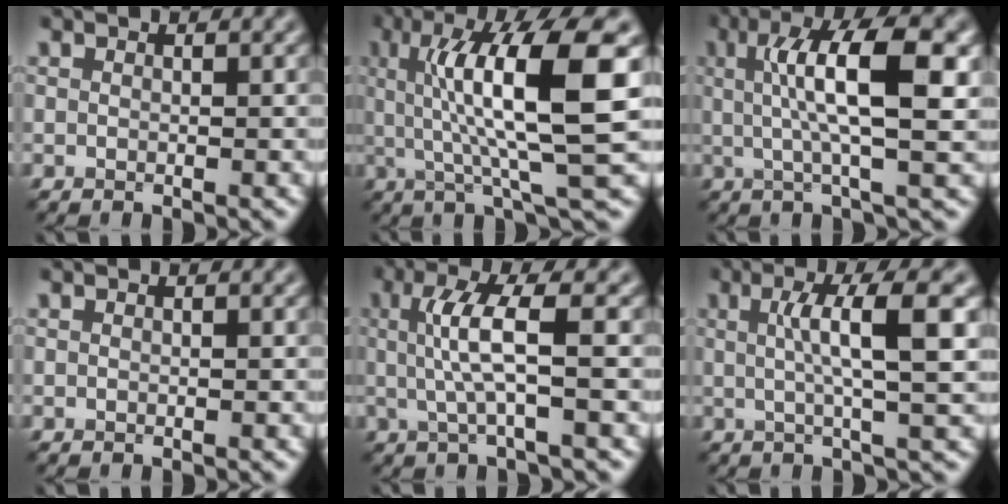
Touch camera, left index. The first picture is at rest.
{"total": 11.2, "force": [2.1, 2.4, 10.7], "torque": [-0.162, 0.004, 0.041]}
{"total": 8.2, "force": [1.6, 1.9, 7.8], "torque": [-0.126, 0.006, 0.025]}
{"total": 0.0}
{"total": 4.5, "force": [0.5, 0.8, 4.4], "torque": [-0.092, 0.004, 0.011]}
{"total": 6.1, "force": [1.2, 1.1, 5.9], "torque": [-0.085, 0.010, 0.016]}